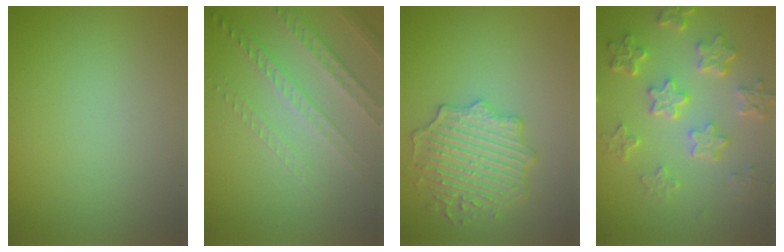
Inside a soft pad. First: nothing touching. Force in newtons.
{"total": 4.8, "press": 3.1, "slide": 3.7}
{"total": 3.9, "press": 3.9, "slide": 0.1}
{"total": 5.8, "press": 4.3, "slide": 3.8}